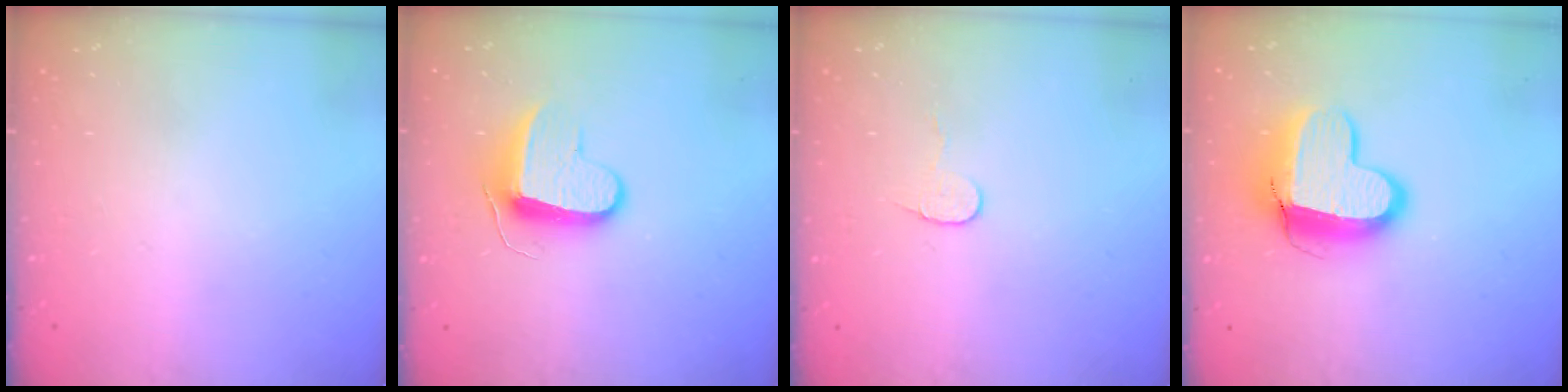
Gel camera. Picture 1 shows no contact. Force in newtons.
{"total": 9.5, "press": 9.5, "slide": 0.1}
{"total": 5.6, "press": 5.6, "slide": 0.5}
{"total": 13.4, "press": 13.3, "slide": 1.3}